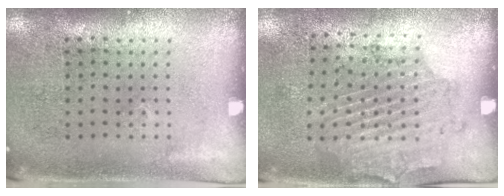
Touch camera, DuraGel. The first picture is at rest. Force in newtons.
{"total": 1.8, "press": 1.2, "slide": 1.3}